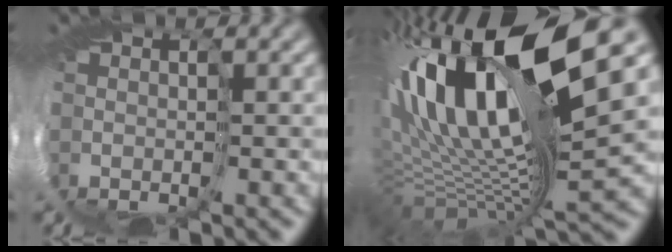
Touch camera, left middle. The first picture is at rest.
{"total": 15.8, "force": [5.2, 5.3, 13.9], "torque": [-0.272, -0.002, 0.101]}